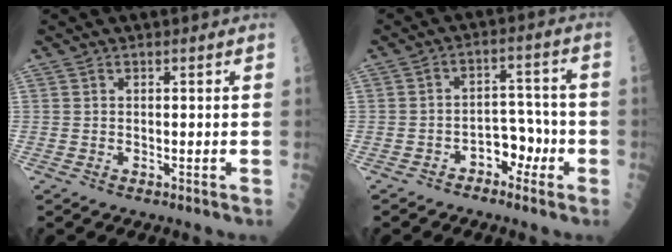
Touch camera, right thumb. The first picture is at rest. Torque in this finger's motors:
{"motor_torque": [-0.09, -0.09, 0.45, -0.20, 0.02]}